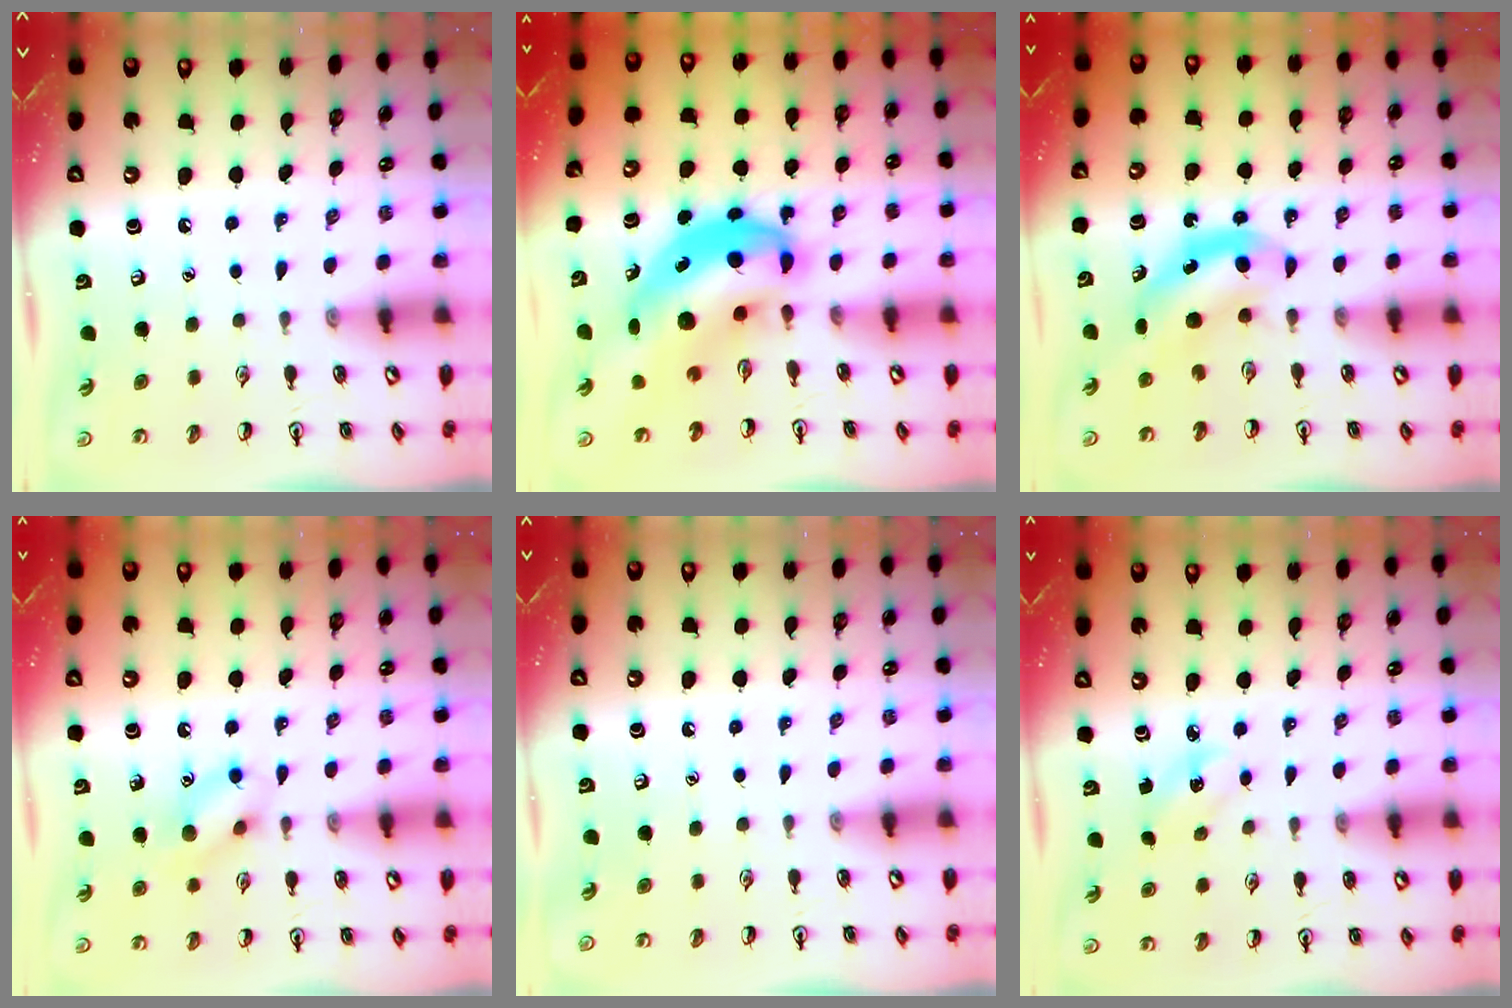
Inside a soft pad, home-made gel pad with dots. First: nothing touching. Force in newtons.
{"total": 10.4, "press": 9.9, "slide": 3.1}
{"total": 5.6, "press": 5.5, "slide": 0.8}
{"total": 9.9, "press": 9.9, "slide": 0.7}
{"total": 0.0}
{"total": 2.4, "press": 2.2, "slide": 0.9}